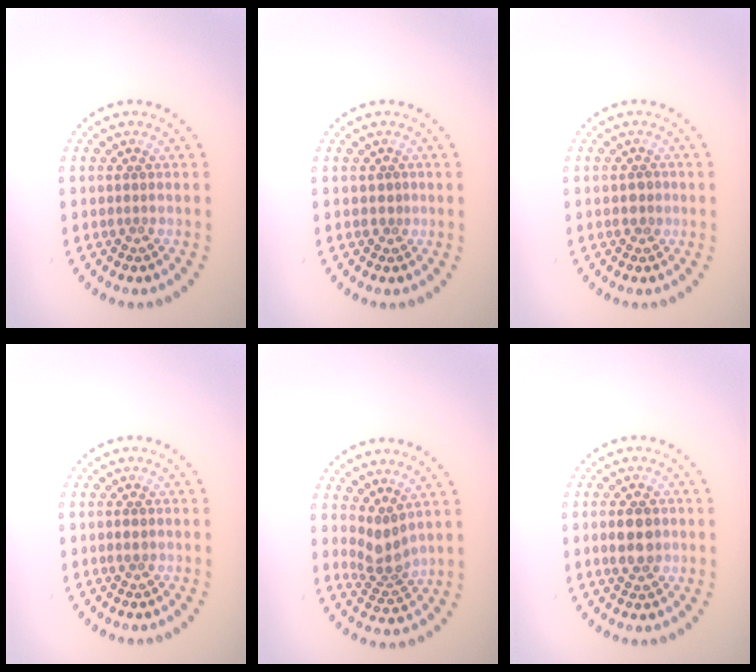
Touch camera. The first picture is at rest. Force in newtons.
{"total": 0.5, "press": 0.4, "slide": 0.3}
{"total": 1.1, "press": 1.1, "slide": 0.4}
{"total": 1.0, "press": 0.9, "slide": 0.2}
{"total": 2.8, "press": 2.1, "slide": 1.8}
{"total": 3.4, "press": 3.4, "slide": 0.2}